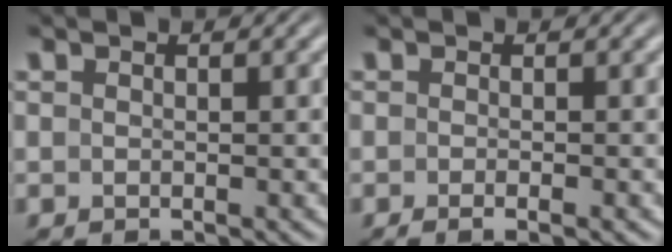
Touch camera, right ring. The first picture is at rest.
{"total": 1.3, "force": [-1.1, -0.1, 0.7], "torque": [-0.011, 0.000, -0.018]}